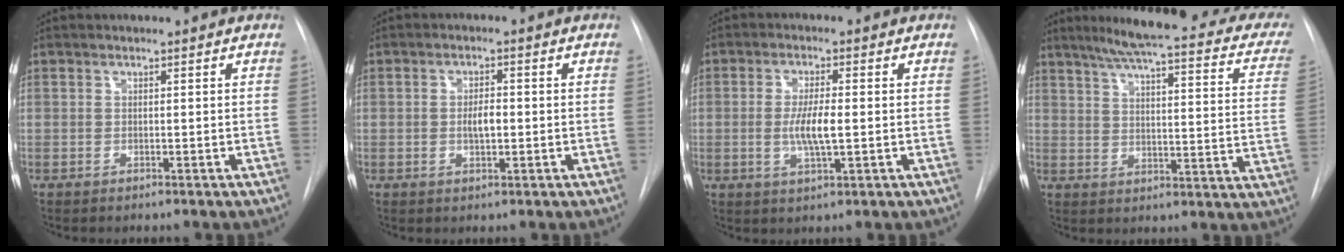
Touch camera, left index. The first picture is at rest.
{"total": 2.9, "force": [-0.4, 1.2, 2.6], "torque": [-0.045, 0.000, -0.005]}
{"total": 5.3, "force": [-0.6, 0.9, 5.2], "torque": [-0.104, -0.008, -0.009]}
{"total": 24.6, "force": [20.0, 3.6, 13.9], "torque": [-0.184, -0.021, 0.229]}